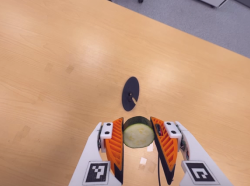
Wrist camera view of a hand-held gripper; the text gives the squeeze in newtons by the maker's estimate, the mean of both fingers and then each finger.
{"total": 12.3, "left": 11.2, "right": 13.5}